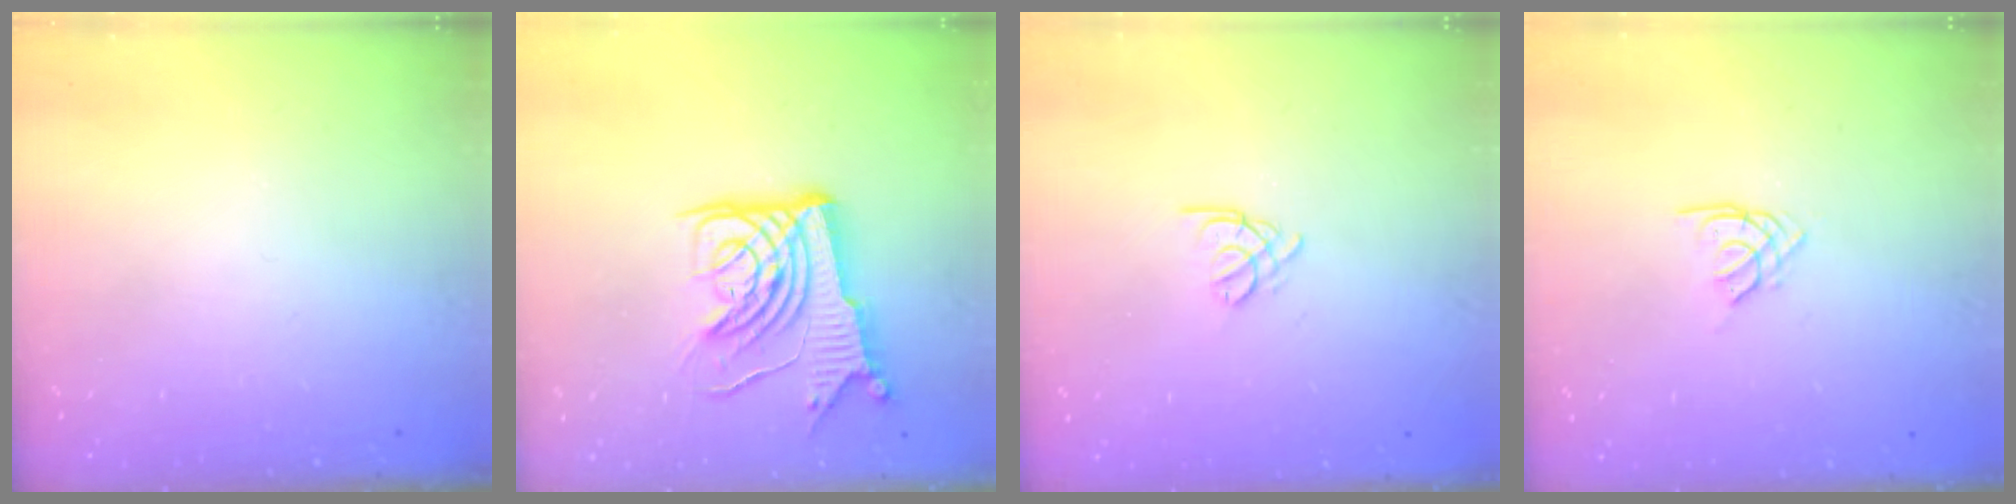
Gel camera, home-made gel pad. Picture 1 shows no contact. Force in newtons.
{"total": 13.6, "press": 13.5, "slide": 1.8}
{"total": 1.8, "press": 1.7, "slide": 0.5}
{"total": 2.3, "press": 2.3, "slide": 0.5}